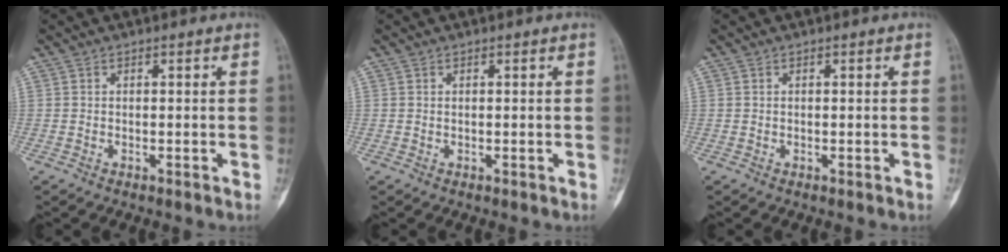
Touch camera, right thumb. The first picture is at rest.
{"total": 0.0}
{"total": 0.0}